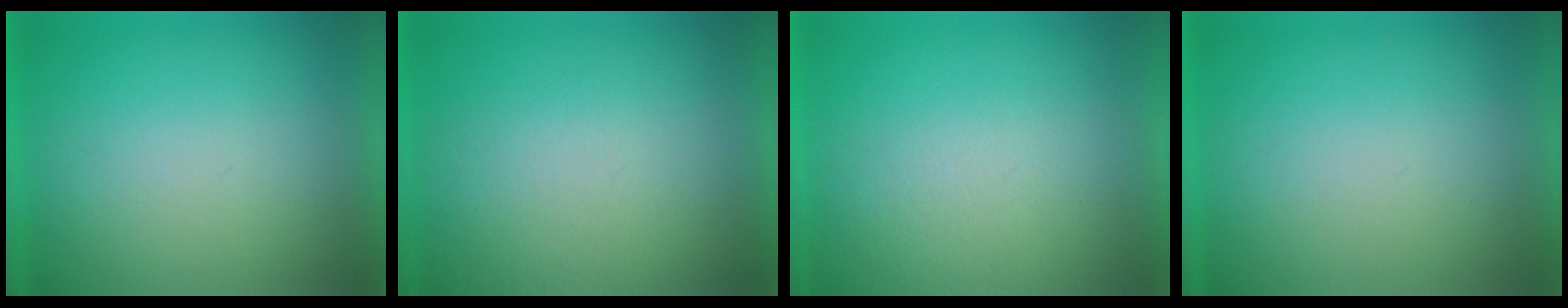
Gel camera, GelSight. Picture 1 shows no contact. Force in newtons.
{"total": 4.6}
{"total": 4.8}
{"total": 0.0}